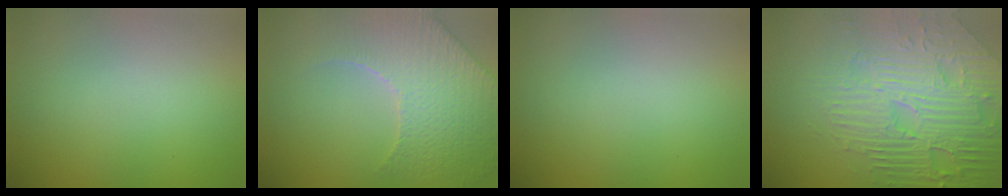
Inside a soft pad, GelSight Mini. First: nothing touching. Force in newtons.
{"total": 6.8, "press": 5.8, "slide": 3.6}
{"total": 0.0}
{"total": 8.4, "press": 6.1, "slide": 5.7}